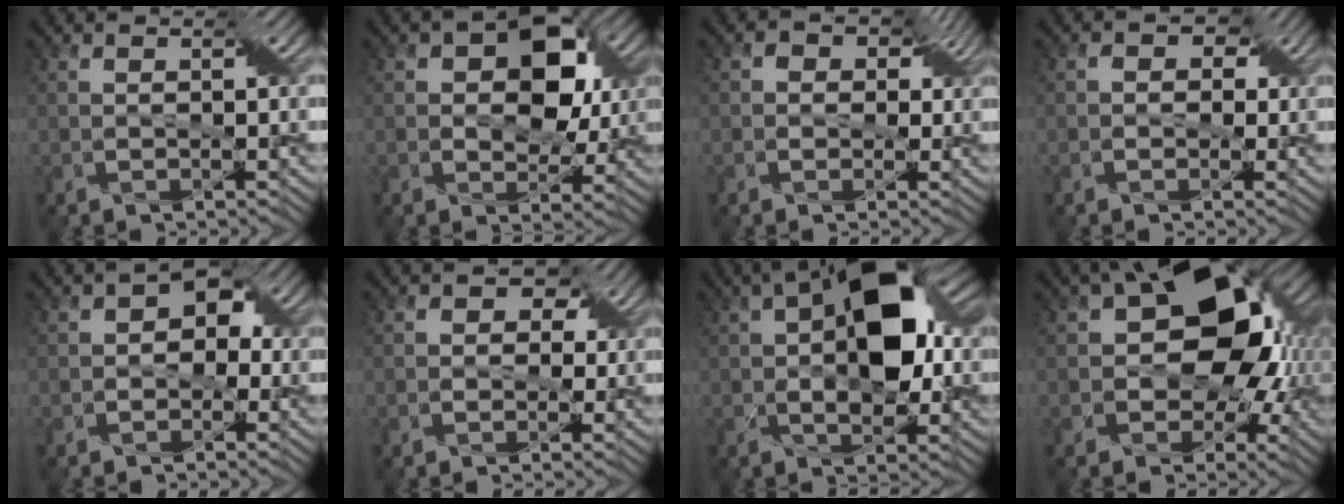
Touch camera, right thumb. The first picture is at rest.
{"total": 8.8, "force": [2.1, 5.7, 6.4], "torque": [-0.086, 0.006, 0.025]}
{"total": 4.3, "force": [0.9, 3.6, 2.2], "torque": [-0.030, 0.008, -0.005]}
{"total": 3.0, "force": [0.4, 2.6, 1.4], "torque": [-0.014, 0.005, -0.009]}
{"total": 3.9, "force": [-0.2, 3.1, 2.4], "torque": [-0.014, 0.008, -0.014]}
{"total": 3.6, "force": [0.6, 3.1, 1.7], "torque": [-0.012, 0.006, -0.012]}
{"total": 12.3, "force": [1.7, 6.6, 10.2], "torque": [-0.168, 0.015, 0.020]}
{"total": 14.6, "force": [1.9, 9.6, 10.9], "torque": [-0.146, 0.000, 0.023]}